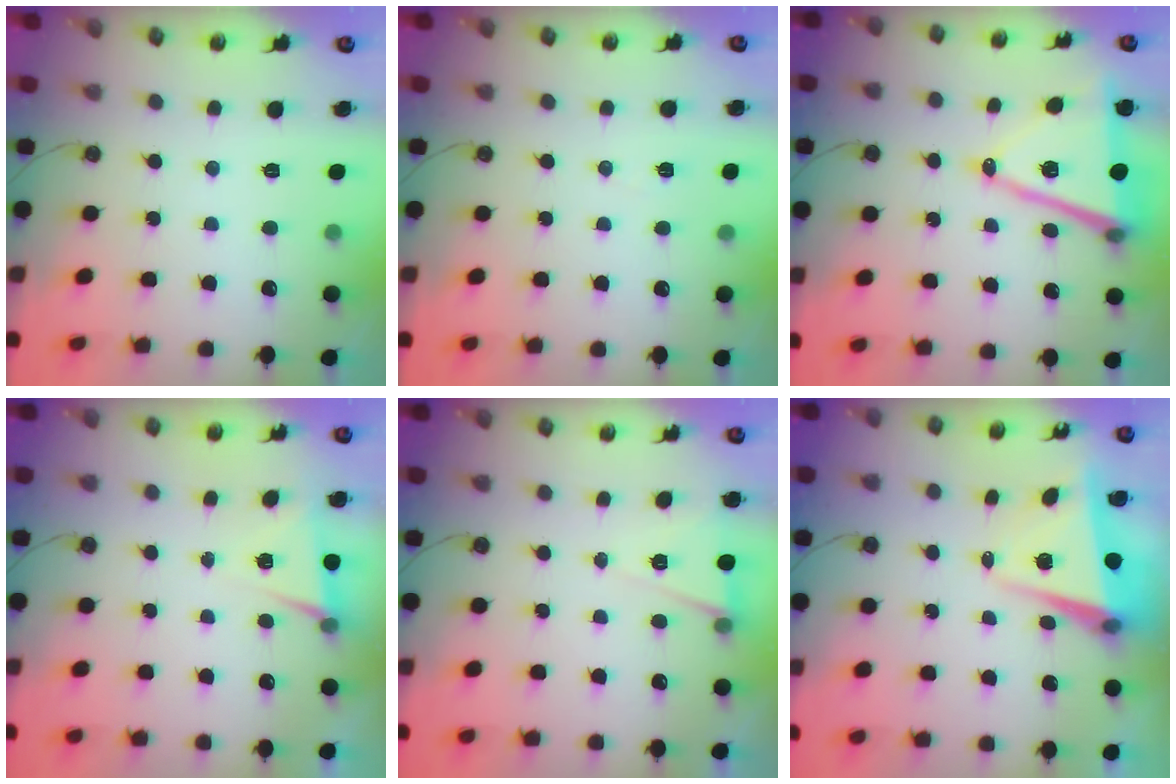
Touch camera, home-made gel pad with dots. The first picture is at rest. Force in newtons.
{"total": 3.0, "press": 2.2, "slide": 2.1}
{"total": 15.1, "press": 14.6, "slide": 3.7}
{"total": 4.2, "press": 2.0, "slide": 3.7}
{"total": 6.1, "press": 3.9, "slide": 4.7}
{"total": 5.6, "press": 5.6, "slide": 0.8}